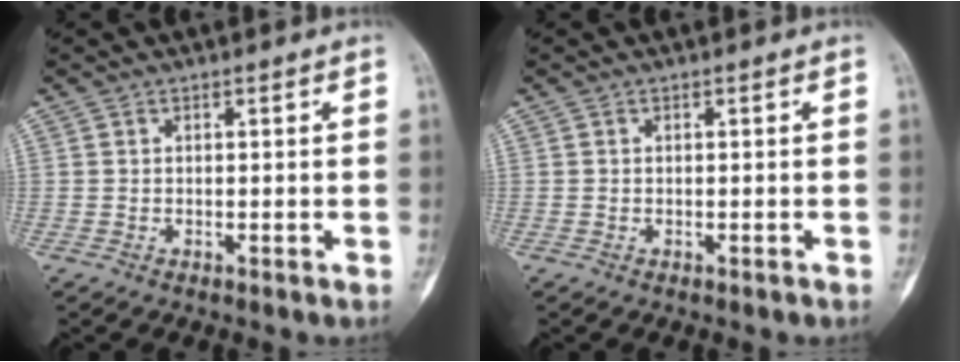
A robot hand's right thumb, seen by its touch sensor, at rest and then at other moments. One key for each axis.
{"total": 0.0}